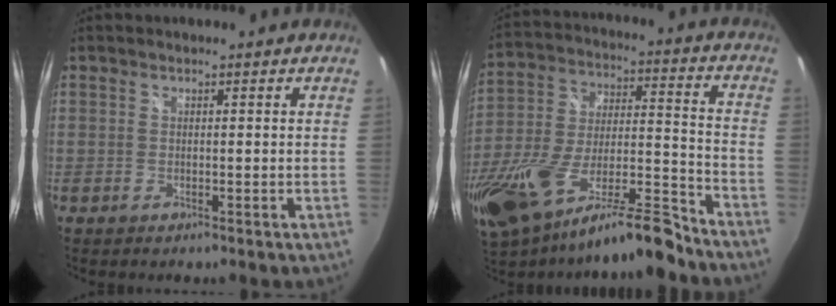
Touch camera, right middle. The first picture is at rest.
{"total": 22.5, "force": [-16.0, 5.6, 14.8], "torque": [-0.301, -0.046, -0.266]}